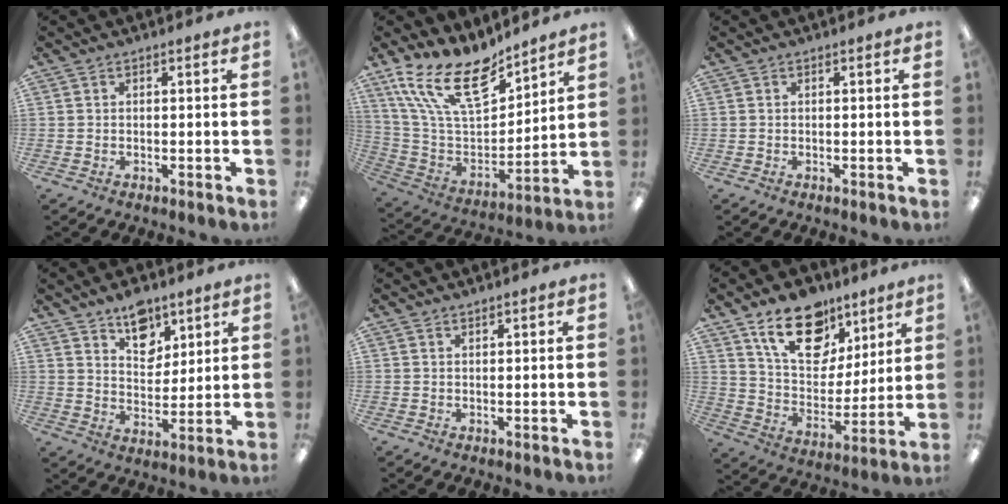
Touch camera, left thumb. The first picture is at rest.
{"total": 19.7, "force": [13.7, 8.1, 11.5], "torque": [-0.231, -0.083, 0.247]}
{"total": 0.0}
{"total": 9.9, "force": [7.1, 5.8, 3.8], "torque": [-0.044, -0.041, 0.126]}
{"total": 0.7, "force": [0.7, 0.1, 0.1], "torque": [-0.002, 0.000, 0.014]}
{"total": 18.3, "force": [11.6, 11.0, 8.9], "torque": [-0.141, -0.054, 0.207]}